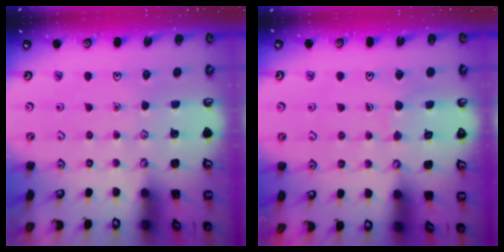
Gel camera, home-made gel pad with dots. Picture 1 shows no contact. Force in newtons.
{"total": 4.4, "press": 4.3, "slide": 0.3}